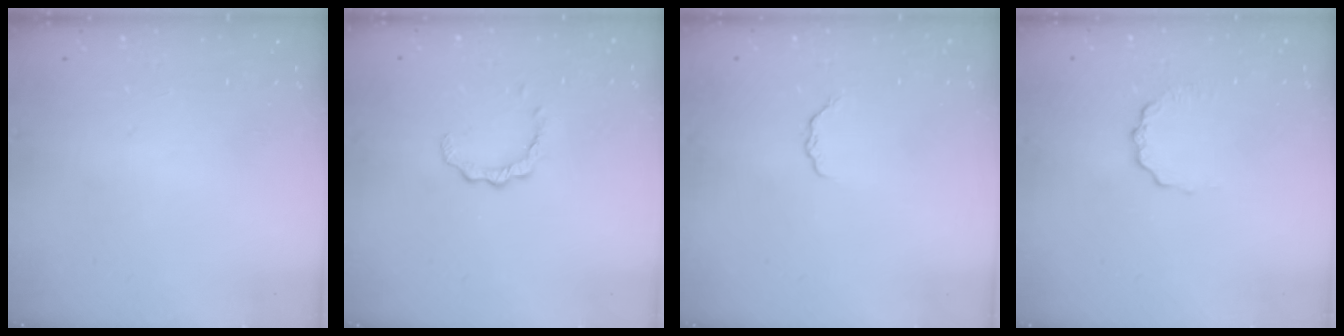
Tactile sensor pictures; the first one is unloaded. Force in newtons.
{"total": 2.6, "press": 2.5, "slide": 0.3}
{"total": 3.6, "press": 3.5, "slide": 0.5}
{"total": 2.7, "press": 2.7, "slide": 0.3}